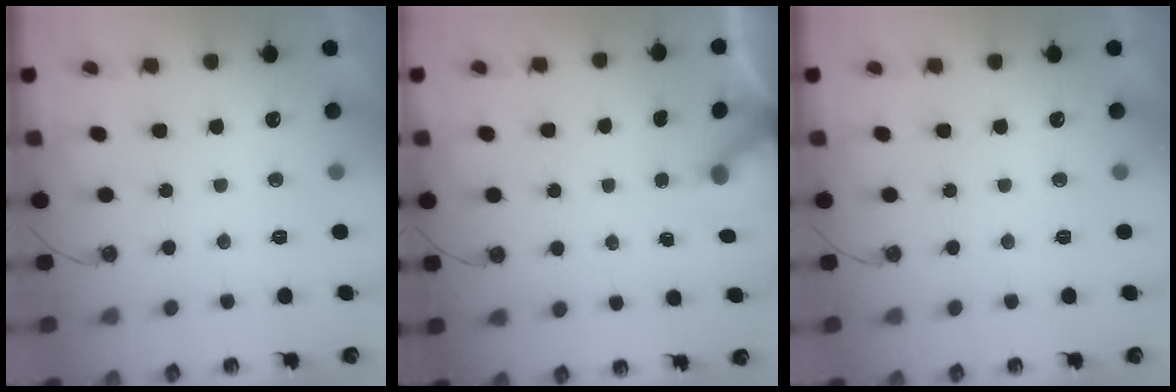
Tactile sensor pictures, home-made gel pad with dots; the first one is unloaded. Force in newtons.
{"total": 5.4, "press": 5.4, "slide": 0.2}
{"total": 0.0}